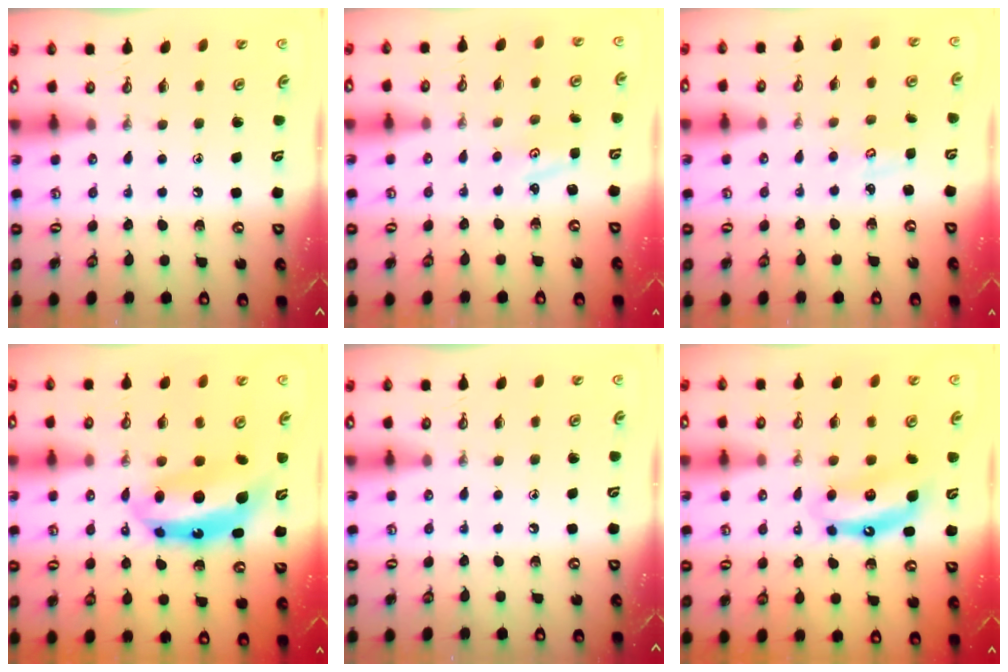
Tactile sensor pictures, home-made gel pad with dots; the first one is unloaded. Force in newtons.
{"total": 1.4, "press": 1.4, "slide": 0.3}
{"total": 1.8, "press": 1.8, "slide": 0.2}
{"total": 7.9, "press": 7.9, "slide": 0.5}
{"total": 0.0}
{"total": 7.9, "press": 7.9, "slide": 0.4}